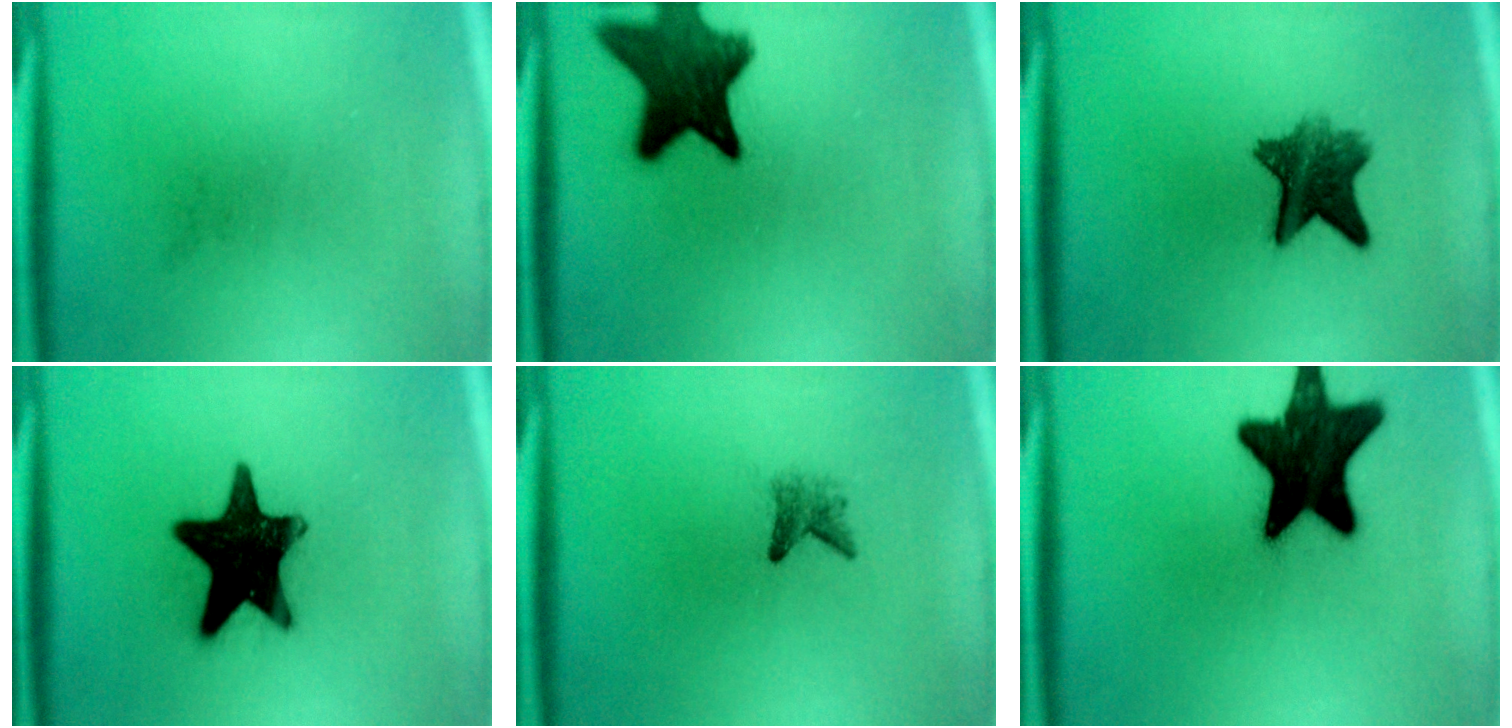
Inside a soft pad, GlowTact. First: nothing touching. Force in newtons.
{"total": 12.2}
{"total": 7.5}
{"total": 17.9}
{"total": 2.0}
{"total": 17.2}